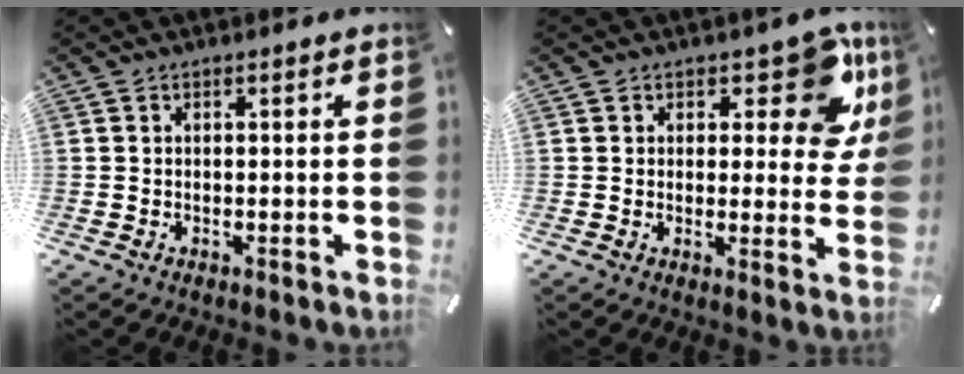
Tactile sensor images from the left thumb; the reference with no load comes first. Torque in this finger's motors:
{"motor_torque": [0.32, 0.04, 0.17, 0.19, 0.07]}